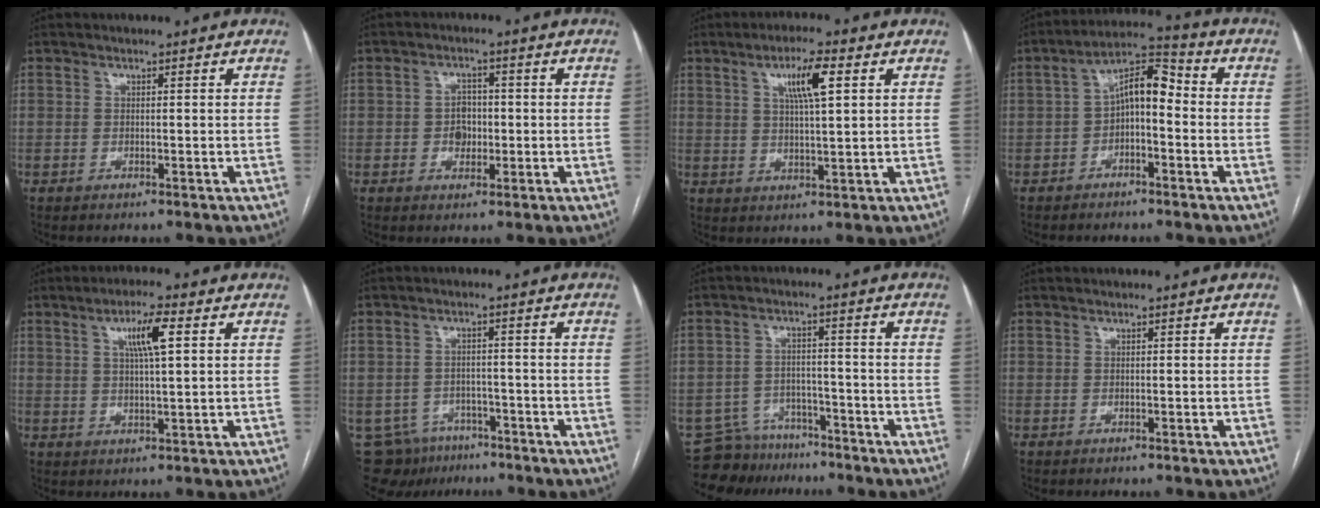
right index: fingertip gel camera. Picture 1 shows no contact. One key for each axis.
{"total": 3.4, "fx": -0.5, "fy": 2.7, "fz": 2.0, "tx": -0.027, "ty": 0.008, "tz": -0.007}
{"total": 6.6, "fx": 2.6, "fy": 0.7, "fz": 6.0, "tx": -0.108, "ty": 0.006, "tz": 0.045}
{"total": 7.5, "fx": -0.8, "fy": 3.2, "fz": 6.7, "tx": -0.116, "ty": 0.039, "tz": -0.018}
{"total": 6.1, "fx": 2.2, "fy": 0.5, "fz": 5.6, "tx": -0.101, "ty": 0.005, "tz": 0.038}
{"total": 9.1, "fx": -6.3, "fy": 6.4, "fz": 1.5, "tx": -0.031, "ty": 0.009, "tz": -0.085}
{"total": 8.1, "fx": -7.1, "fy": 3.9, "fz": -0.2, "tx": 0.004, "ty": 0.021, "tz": -0.114}
{"total": 0.0}